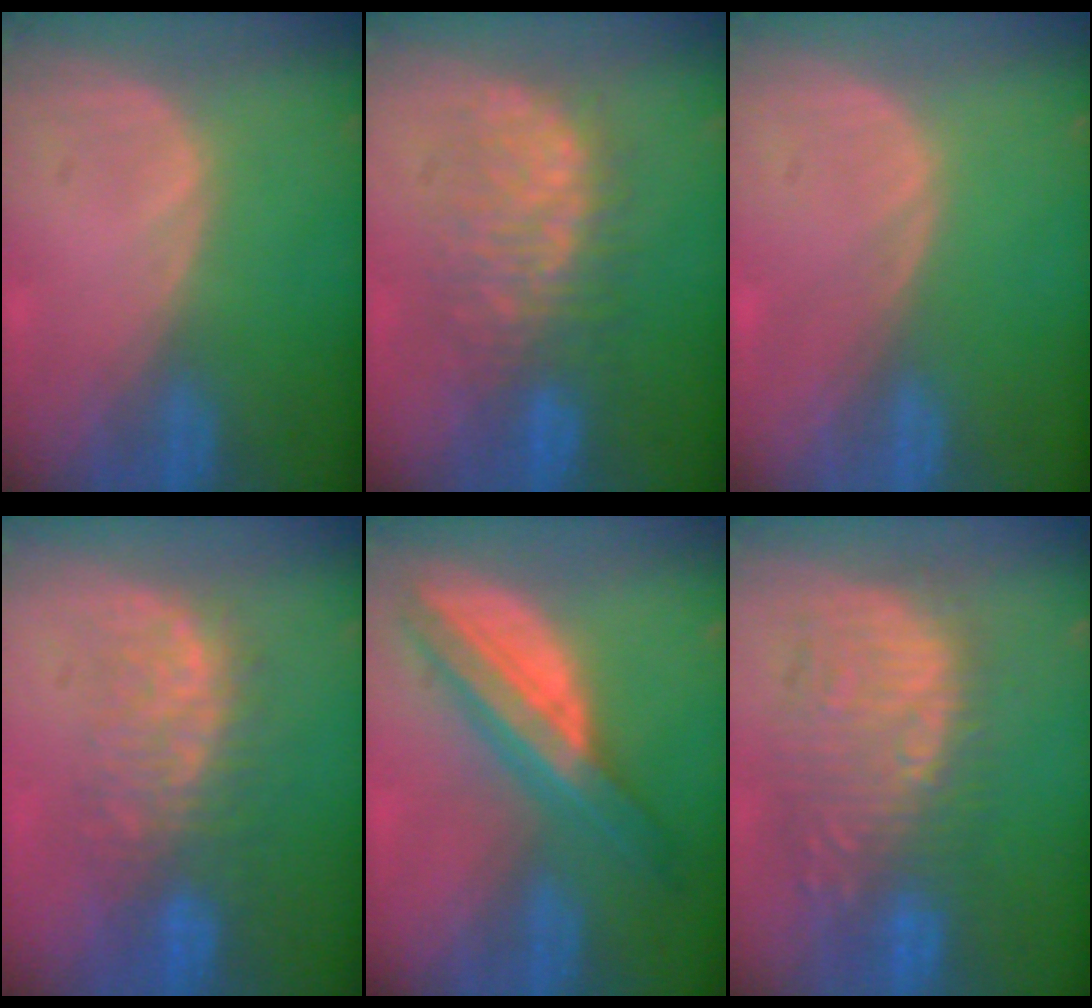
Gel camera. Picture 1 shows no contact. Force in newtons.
{"total": 8.0, "press": 8.0, "slide": 0.2}
{"total": 0.0}
{"total": 7.9, "press": 7.7, "slide": 1.8}
{"total": 8.5, "press": 8.4, "slide": 0.4}
{"total": 10.7, "press": 10.4, "slide": 2.4}